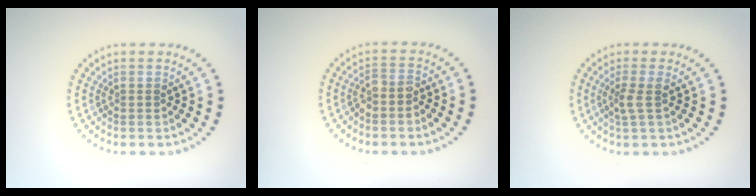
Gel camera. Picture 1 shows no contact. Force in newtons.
{"total": 1.7, "press": 1.5, "slide": 0.8}
{"total": 1.7, "press": 1.4, "slide": 1.1}